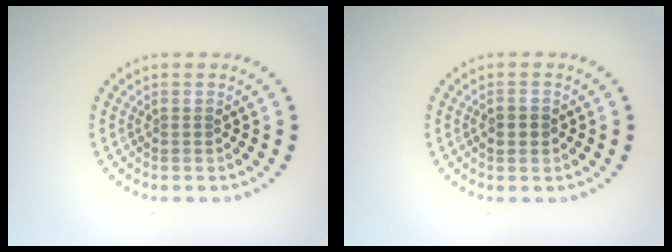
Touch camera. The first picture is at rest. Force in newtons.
{"total": 1.5, "press": 1.5, "slide": 0.2}